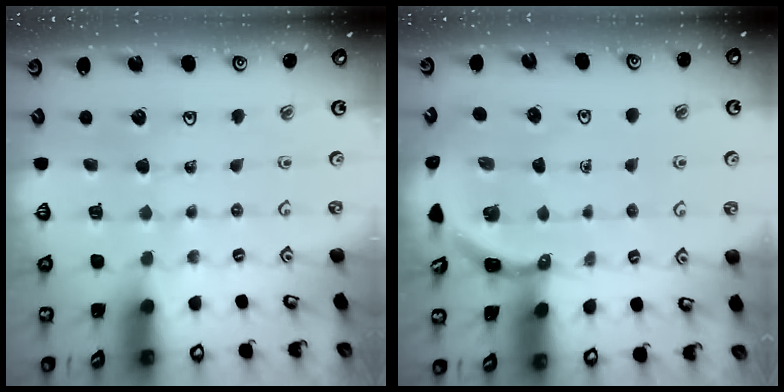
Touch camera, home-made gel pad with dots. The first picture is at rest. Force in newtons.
{"total": 3.5, "press": 3.5, "slide": 0.2}